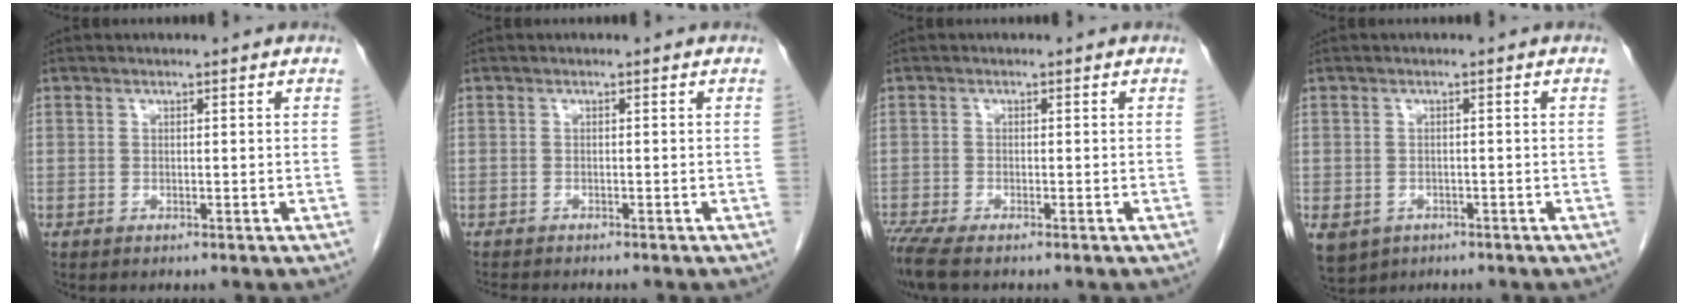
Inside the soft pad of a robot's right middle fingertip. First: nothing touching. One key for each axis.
{"total": 3.3, "fx": -3.0, "fy": 0.6, "fz": 1.3, "tx": -0.021, "ty": -0.008, "tz": -0.045}
{"total": 3.7, "fx": -3.0, "fy": 0.3, "fz": 2.2, "tx": -0.047, "ty": -0.012, "tz": -0.059}
{"total": 10.4, "fx": -4.8, "fy": 8.3, "fz": 3.9, "tx": -0.122, "ty": -0.012, "tz": -0.061}